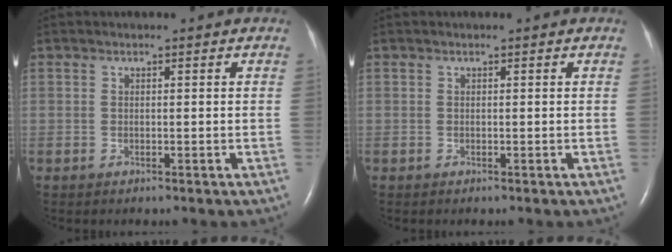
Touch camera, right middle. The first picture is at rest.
{"total": 0.0}